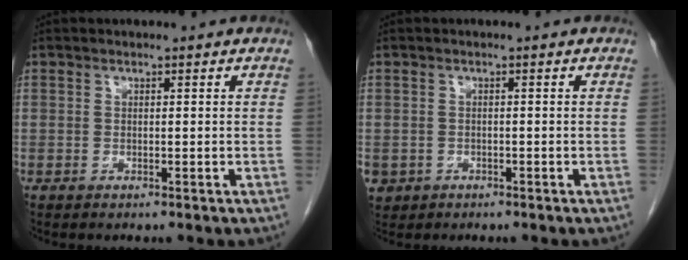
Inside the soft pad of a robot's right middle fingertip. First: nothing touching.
{"total": 3.2, "force": [-1.7, 2.7, 0.6], "torque": [-0.012, 0.001, -0.027]}